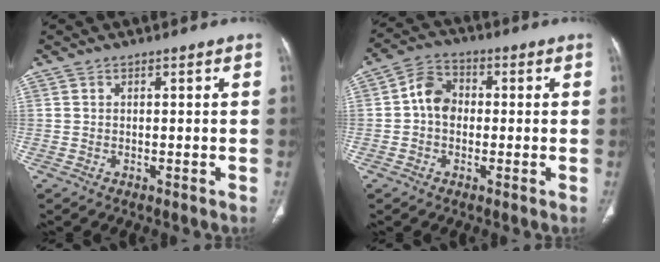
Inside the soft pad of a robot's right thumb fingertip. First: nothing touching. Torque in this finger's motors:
{"motor_torque": [1.24, 1.04, 0.65, -0.31, 0.02]}